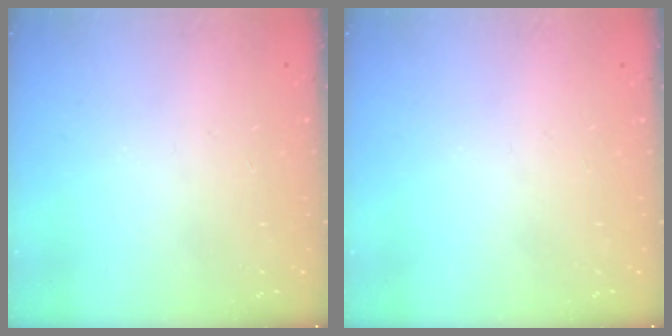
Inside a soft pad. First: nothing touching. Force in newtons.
{"total": 0.0}